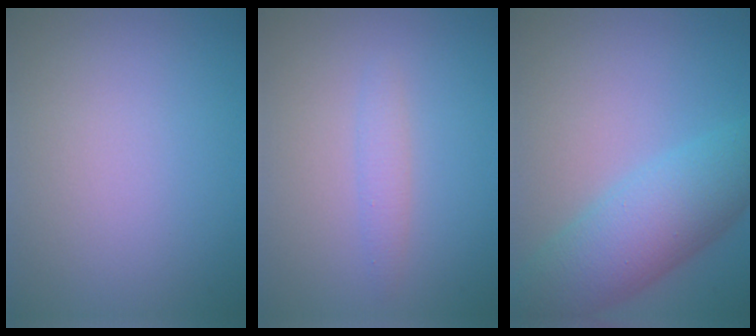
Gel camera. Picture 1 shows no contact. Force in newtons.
{"total": 1.3, "press": 1.3, "slide": 0.0}
{"total": 7.6, "press": 7.6, "slide": 0.2}